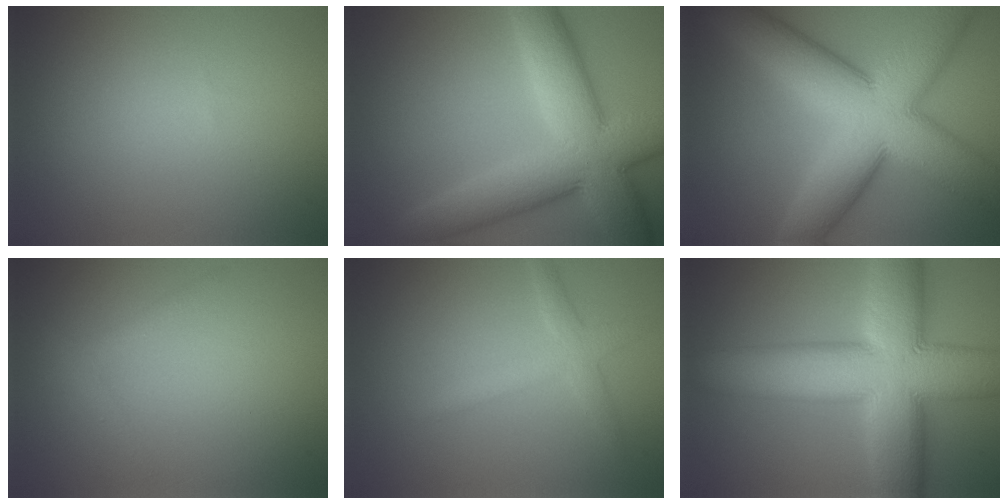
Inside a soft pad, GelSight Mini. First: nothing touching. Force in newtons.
{"total": 10.9, "press": 10.9, "slide": 0.5}
{"total": 13.6, "press": 13.6, "slide": 0.6}
{"total": 1.4, "press": 1.4, "slide": 0.1}
{"total": 2.3, "press": 2.3, "slide": 0.0}
{"total": 15.2, "press": 15.2, "slide": 0.6}